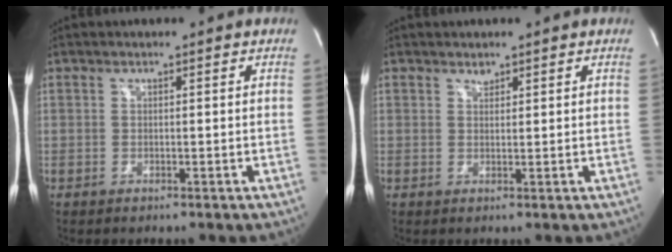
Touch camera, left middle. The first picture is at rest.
{"total": 0.9, "force": [0.7, 0.4, 0.2], "torque": [-0.005, -0.003, 0.013]}